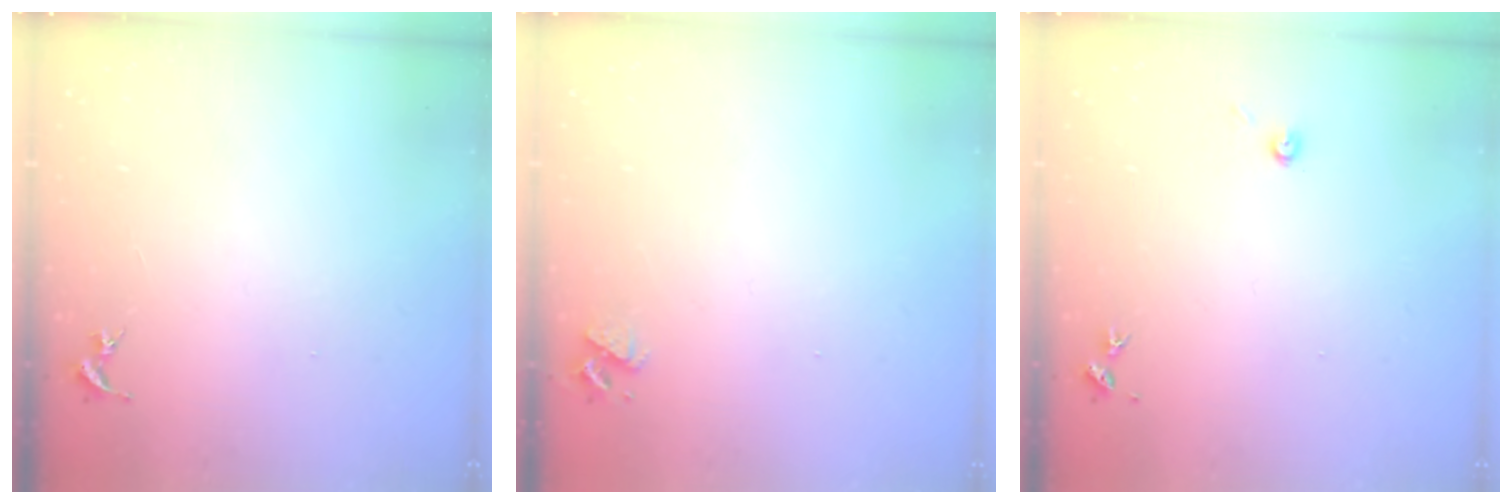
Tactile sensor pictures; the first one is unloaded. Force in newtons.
{"total": 3.3, "press": 3.3, "slide": 0.5}
{"total": 3.9, "press": 3.9, "slide": 0.5}